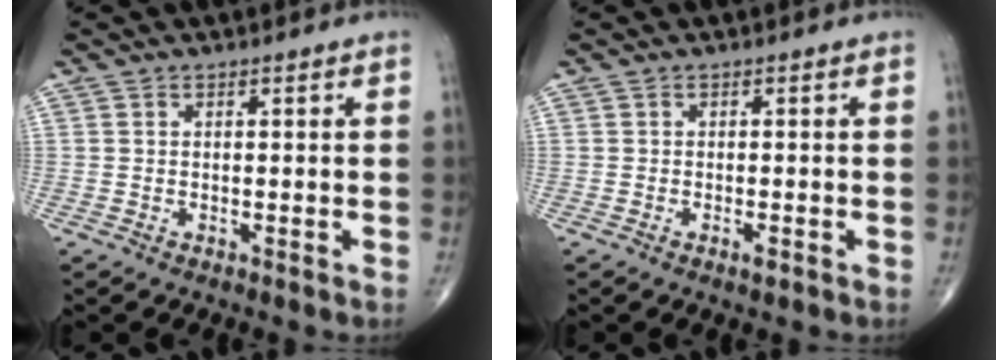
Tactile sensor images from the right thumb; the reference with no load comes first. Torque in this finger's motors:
{"motor_torque": [1.03, 0.85, 0.29, -0.15, 0.00]}